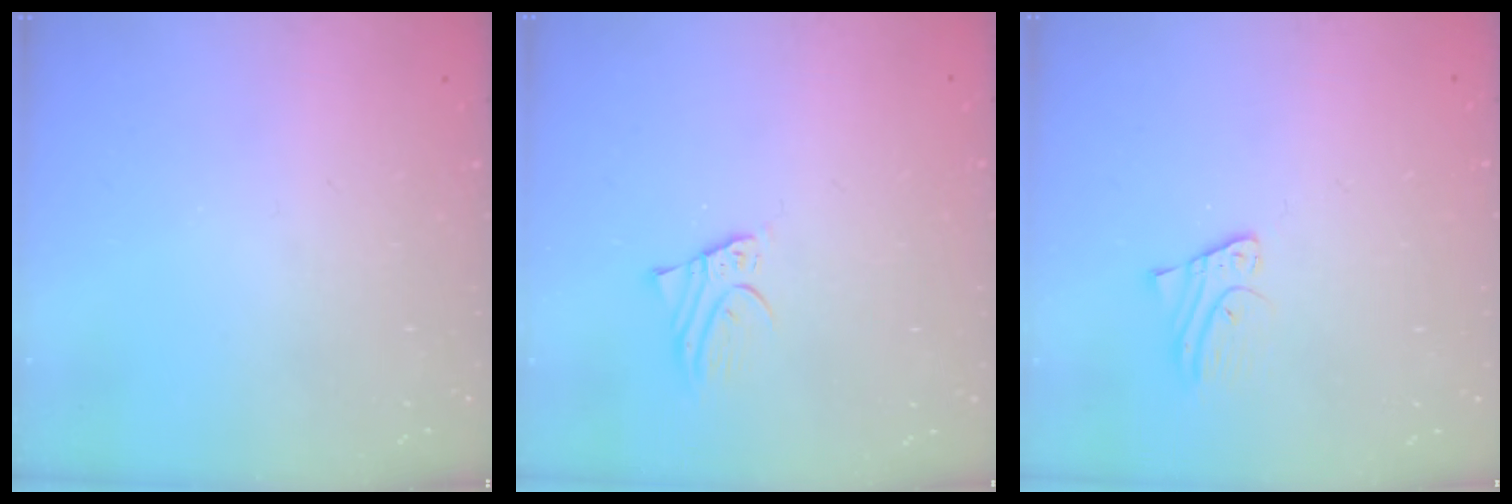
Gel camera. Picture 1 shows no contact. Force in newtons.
{"total": 2.1, "press": 2.1, "slide": 0.2}
{"total": 2.6, "press": 2.6, "slide": 0.2}